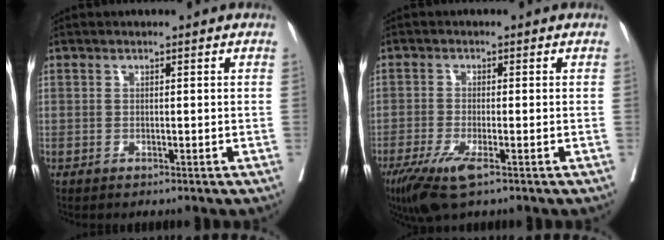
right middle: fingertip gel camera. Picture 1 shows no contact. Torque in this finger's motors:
{"motor_torque": [0.77, -0.55, 0.19, 0.04]}